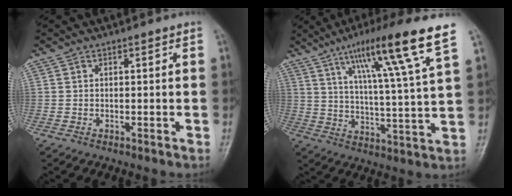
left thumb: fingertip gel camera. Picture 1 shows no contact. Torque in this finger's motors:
{"motor_torque": [0.63, 0.53, 1.60, -1.16, 0.13]}